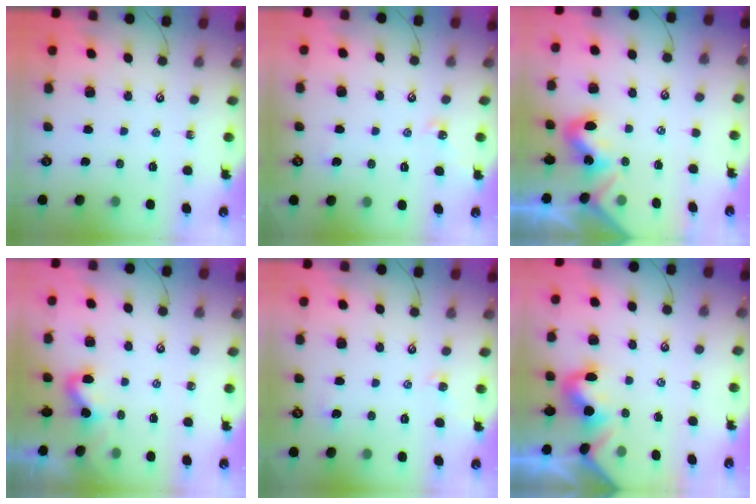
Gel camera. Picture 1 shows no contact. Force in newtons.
{"total": 2.7, "press": 2.7, "slide": 0.6}
{"total": 1.6, "press": 1.6, "slide": 0.3}
{"total": 2.9, "press": 2.9, "slide": 0.4}
{"total": 0.0}
{"total": 1.5, "press": 1.4, "slide": 0.3}